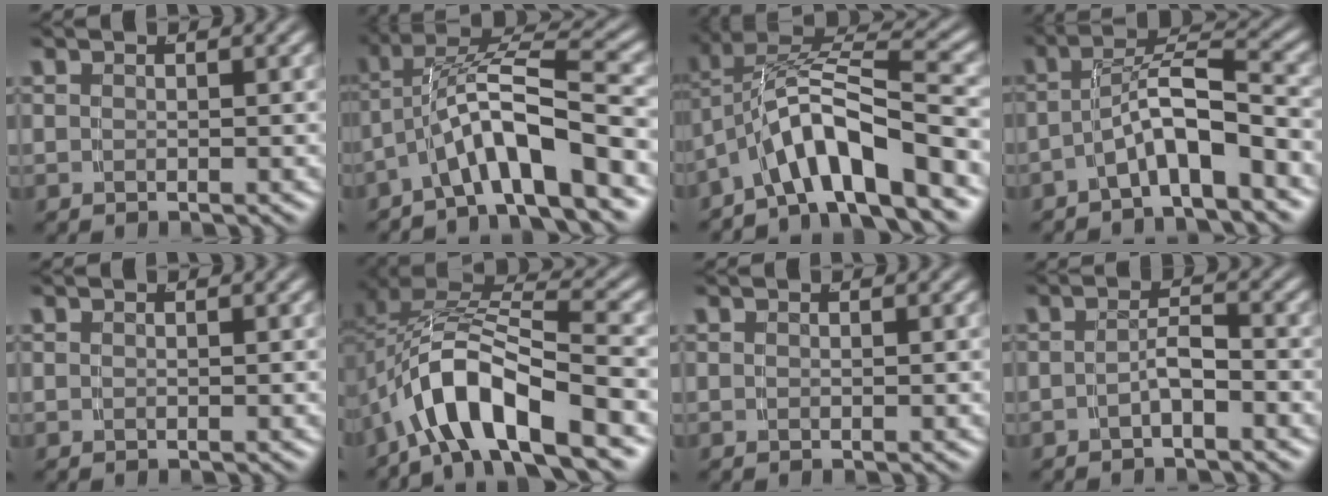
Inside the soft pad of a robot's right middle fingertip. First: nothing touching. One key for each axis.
{"total": 5.6, "fx": -1.9, "fy": 2.5, "fz": 4.7, "tx": -0.090, "ty": -0.009, "tz": -0.028}
{"total": 7.7, "fx": -2.1, "fy": 4.3, "fz": 5.9, "tx": -0.117, "ty": -0.013, "tz": -0.030}
{"total": 4.8, "fx": -3.1, "fy": 1.2, "fz": 3.4, "tx": -0.055, "ty": -0.003, "tz": -0.051}
{"total": 0.0}
{"total": 8.1, "fx": -2.5, "fy": 4.4, "fz": 6.3, "tx": -0.141, "ty": -0.024, "tz": -0.029}
{"total": 0.0}
{"total": 2.1, "fx": -1.6, "fy": 0.2, "fz": 1.3, "tx": -0.018, "ty": -0.006, "tz": -0.026}